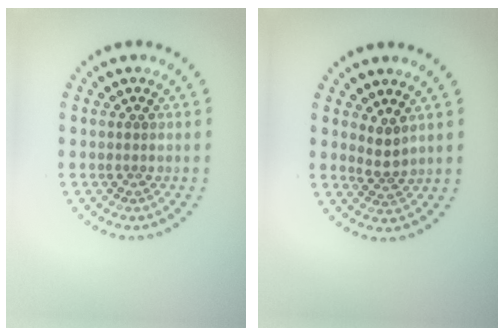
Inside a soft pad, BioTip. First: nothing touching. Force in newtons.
{"total": 1.8, "press": 1.3, "slide": 1.3}